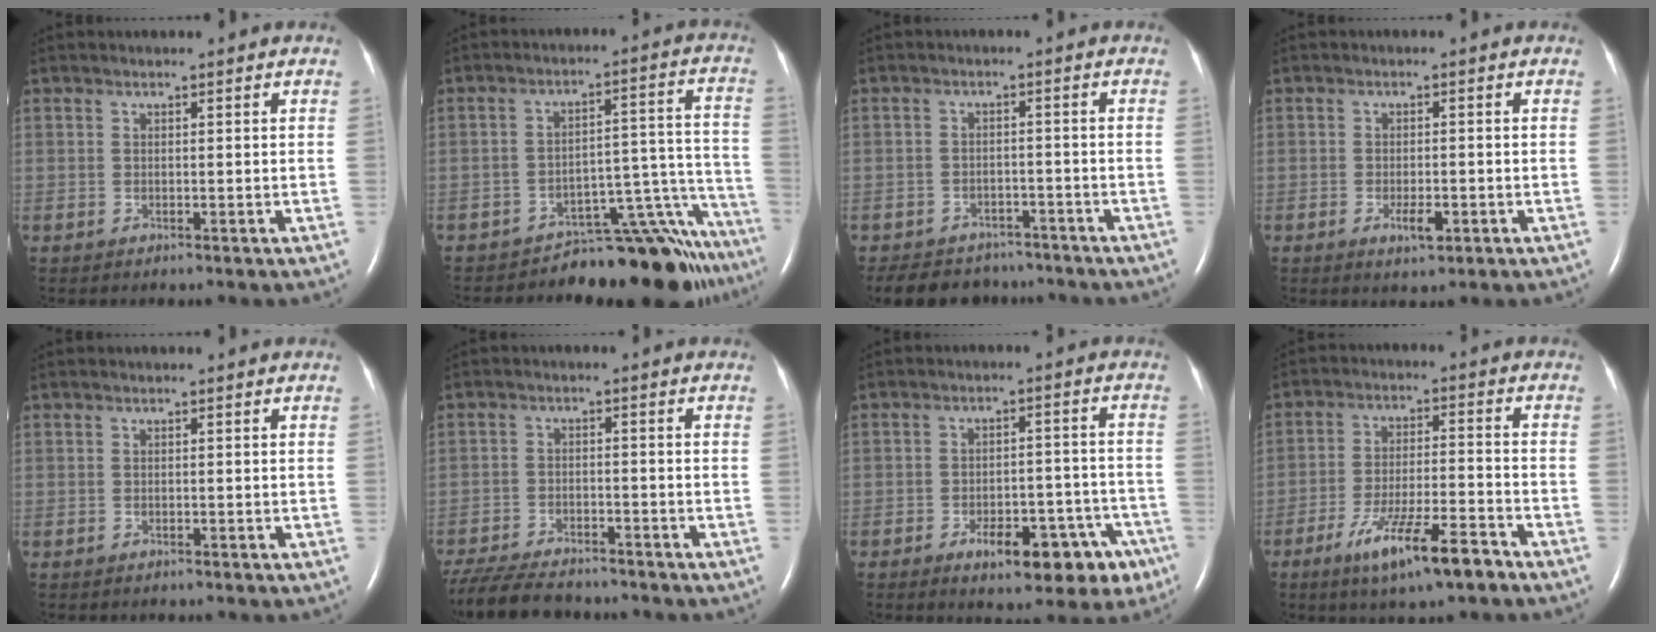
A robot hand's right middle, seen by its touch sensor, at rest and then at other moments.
{"total": 14.6, "force": [-14.3, 1.1, 2.7], "torque": [0.014, 0.063, -0.193]}
{"total": 9.8, "force": [-8.5, 4.5, 2.0], "torque": [-0.034, 0.003, -0.111]}
{"total": 2.9, "force": [-1.3, 1.0, 2.4], "torque": [-0.044, -0.001, -0.018]}
{"total": 0.0}
{"total": 12.5, "force": [-10.9, 3.0, 5.2], "torque": [-0.105, -0.018, -0.171]}
{"total": 11.3, "force": [-6.7, 4.9, 7.7], "torque": [-0.082, 0.026, -0.084]}
{"total": 10.8, "force": [-7.0, 1.3, 8.1], "torque": [-0.148, -0.016, -0.117]}